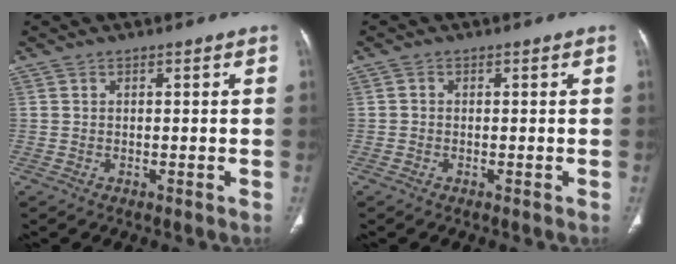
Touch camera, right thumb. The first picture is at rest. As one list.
[{"total": 0.6, "force": [-0.2, 0.5, 0.2], "torque": [-0.002, 0.002, -0.008]}]